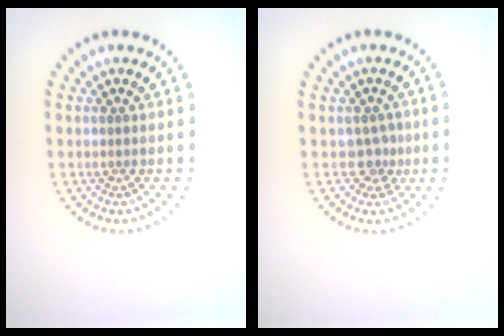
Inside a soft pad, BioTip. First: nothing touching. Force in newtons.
{"total": 1.8, "press": 1.4, "slide": 1.0}